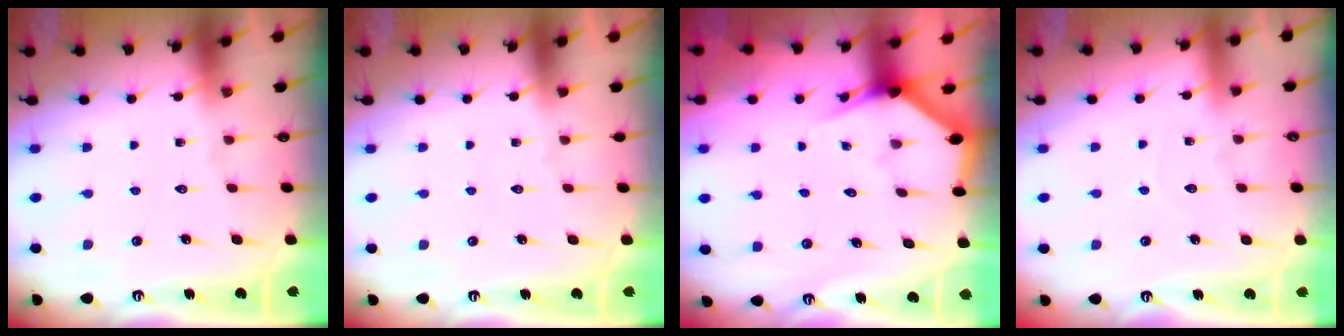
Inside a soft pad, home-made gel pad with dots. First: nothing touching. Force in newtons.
{"total": 0.0}
{"total": 3.0, "press": 3.0, "slide": 0.1}
{"total": 3.3, "press": 3.3, "slide": 0.3}